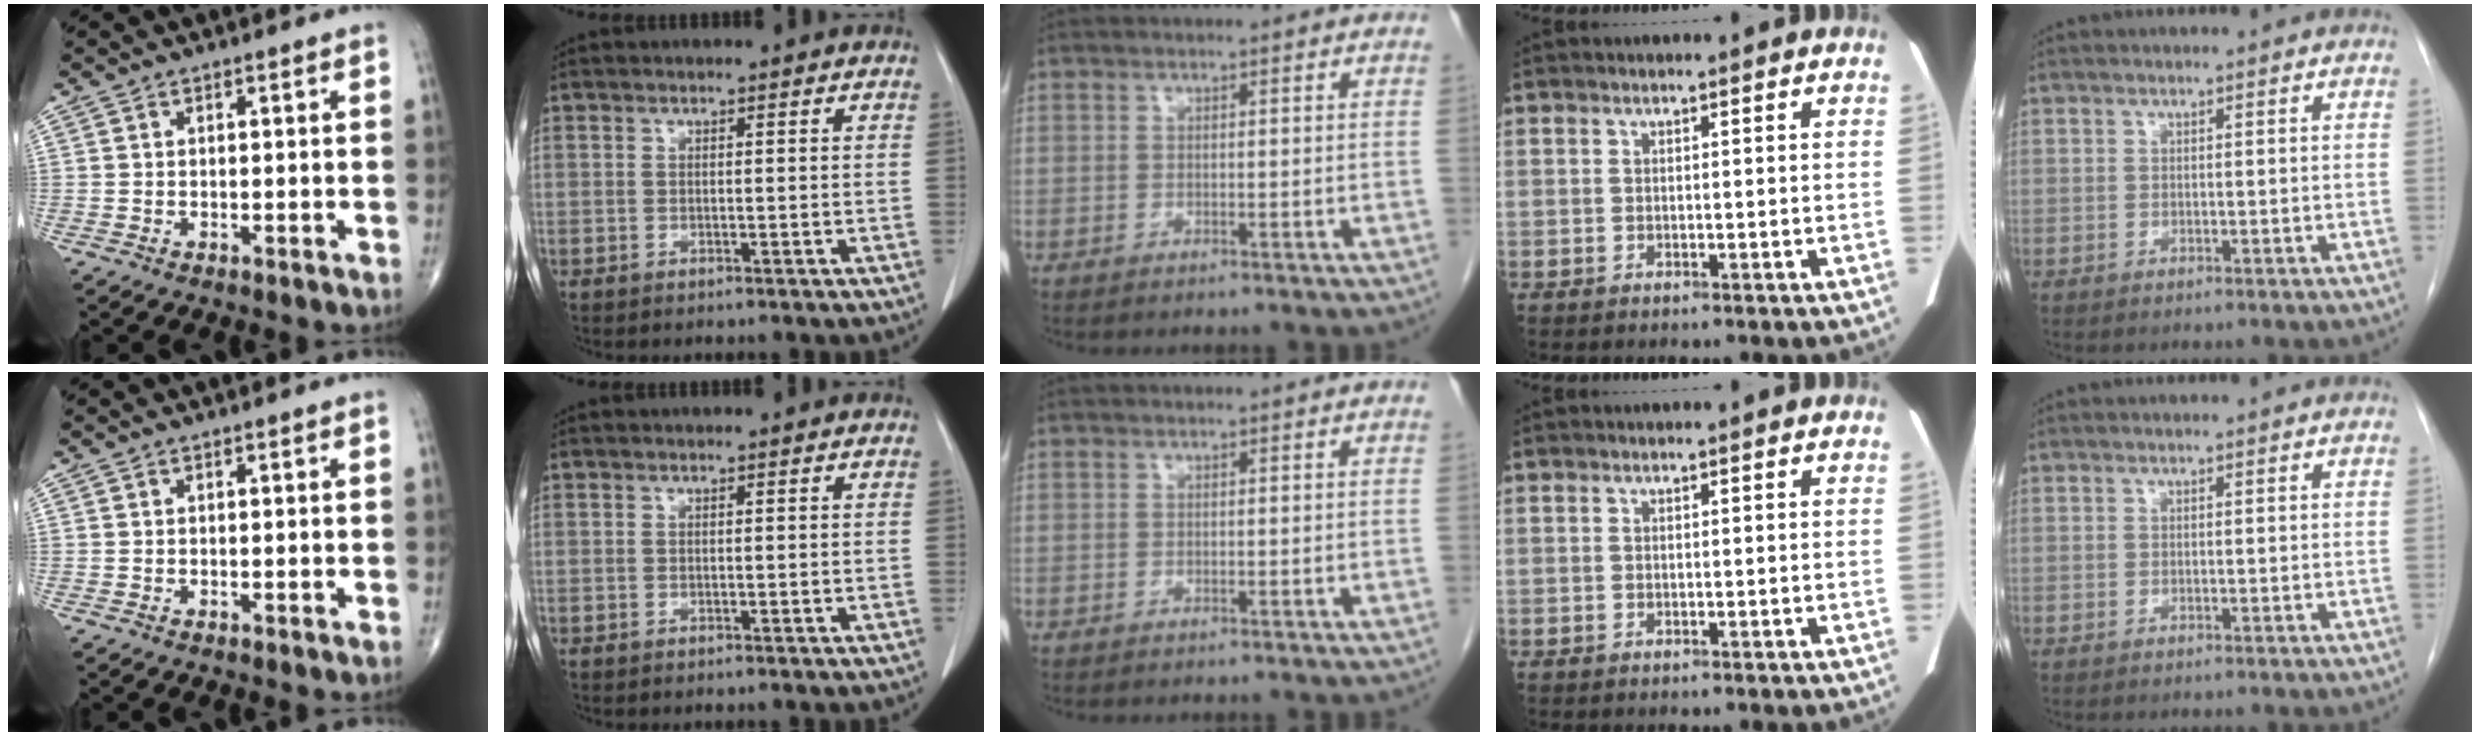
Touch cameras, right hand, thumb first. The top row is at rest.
{}